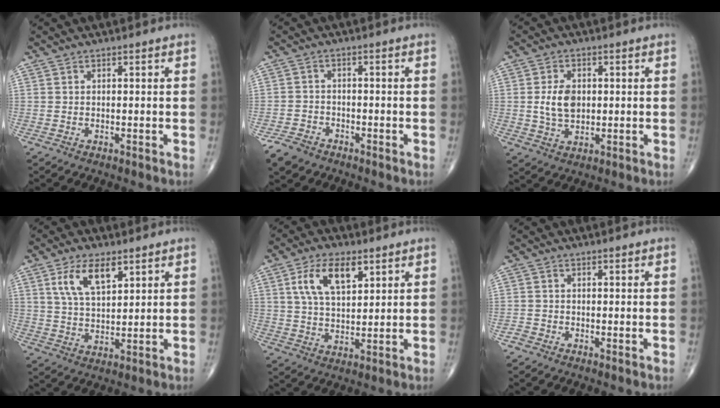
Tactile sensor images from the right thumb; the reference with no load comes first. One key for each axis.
{"total": 4.8, "fx": -3.5, "fy": 2.9, "fz": 1.5, "tx": -0.030, "ty": 0.009, "tz": -0.066}
{"total": 6.5, "fx": 0.5, "fy": 4.2, "fz": 4.9, "tx": -0.083, "ty": -0.004, "tz": 0.012}
{"total": 8.8, "fx": 4.3, "fy": 4.0, "fz": 6.6, "tx": -0.111, "ty": -0.018, "tz": 0.085}
{"total": 10.0, "fx": 4.3, "fy": 4.9, "fz": 7.6, "tx": -0.131, "ty": -0.011, "tz": 0.082}
{"total": 1.0, "fx": -0.8, "fy": 0.6, "fz": 0.4, "tx": -0.004, "ty": 0.000, "tz": -0.021}